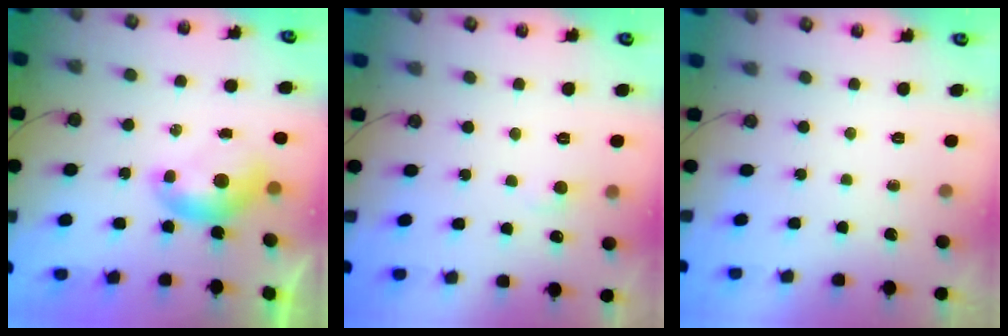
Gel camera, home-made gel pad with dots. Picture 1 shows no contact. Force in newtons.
{"total": 1.3, "press": 1.2, "slide": 0.6}
{"total": 0.0}